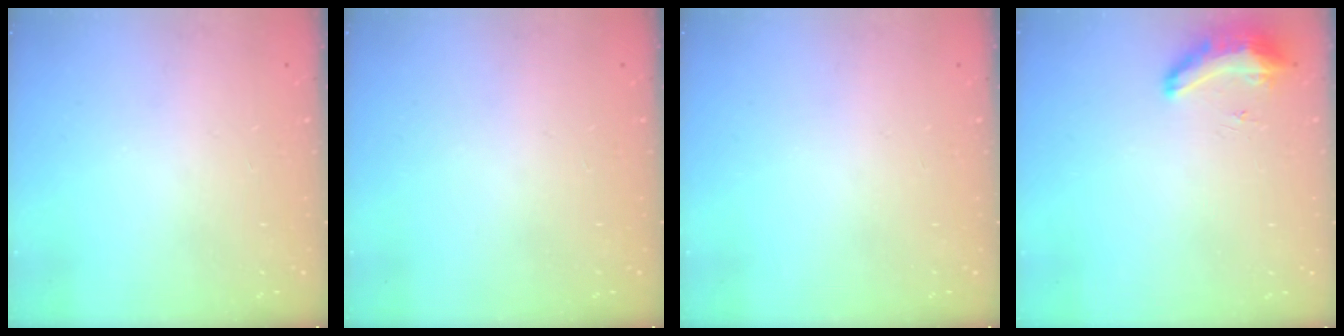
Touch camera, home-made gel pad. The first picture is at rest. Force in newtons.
{"total": 0.0}
{"total": 0.0}
{"total": 8.5, "press": 8.4, "slide": 1.5}